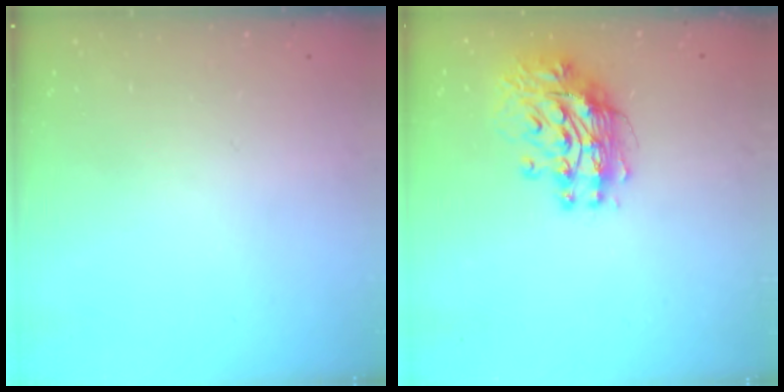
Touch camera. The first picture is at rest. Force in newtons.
{"total": 12.3, "press": 12.2, "slide": 1.1}